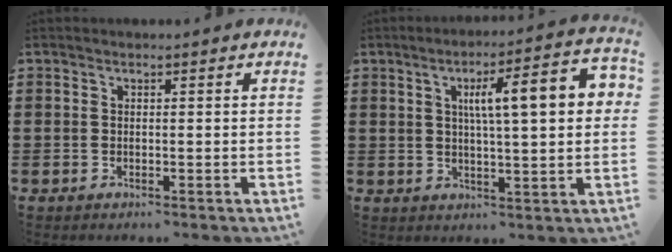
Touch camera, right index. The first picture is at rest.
{"total": 10.6, "force": [2.6, 2.2, 10.1], "torque": [-0.178, 0.007, 0.034]}